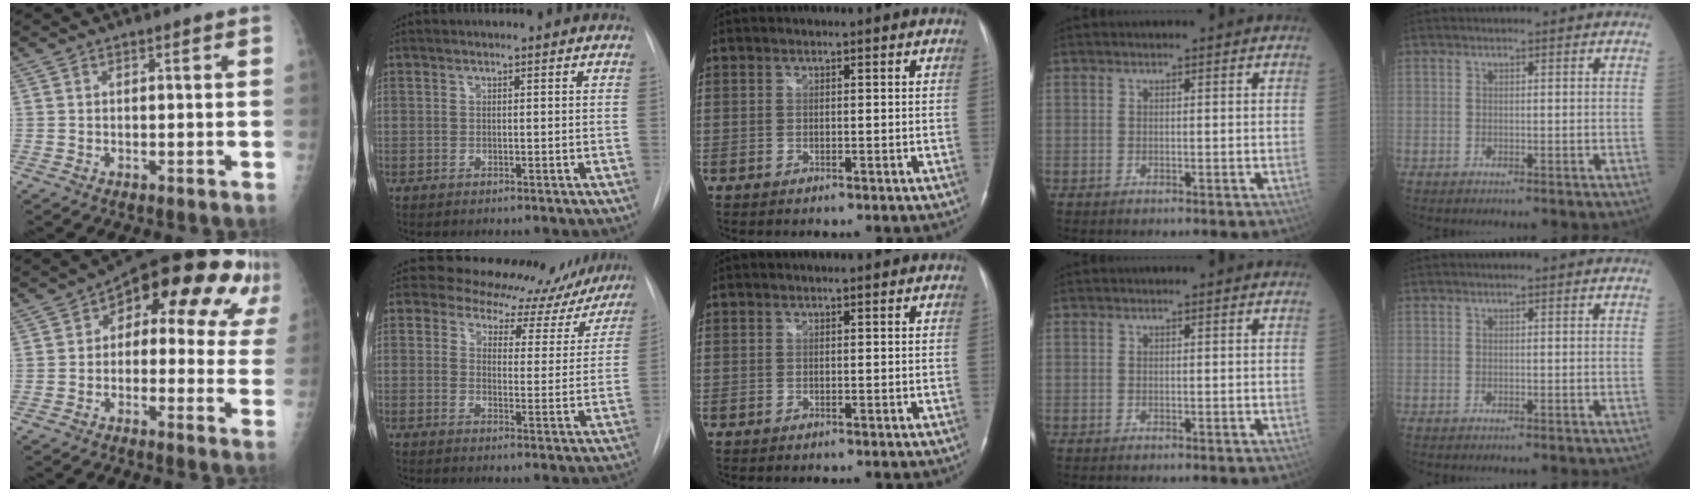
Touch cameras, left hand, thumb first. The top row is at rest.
{"thumb": {"total": 19.3, "force": [6.9, 10.6, 14.5], "torque": [-0.128, 0.026, 0.078]}, "index": {"total": 15.1, "force": [13.7, 5.8, 2.6], "torque": [-0.006, -0.023, 0.145]}}